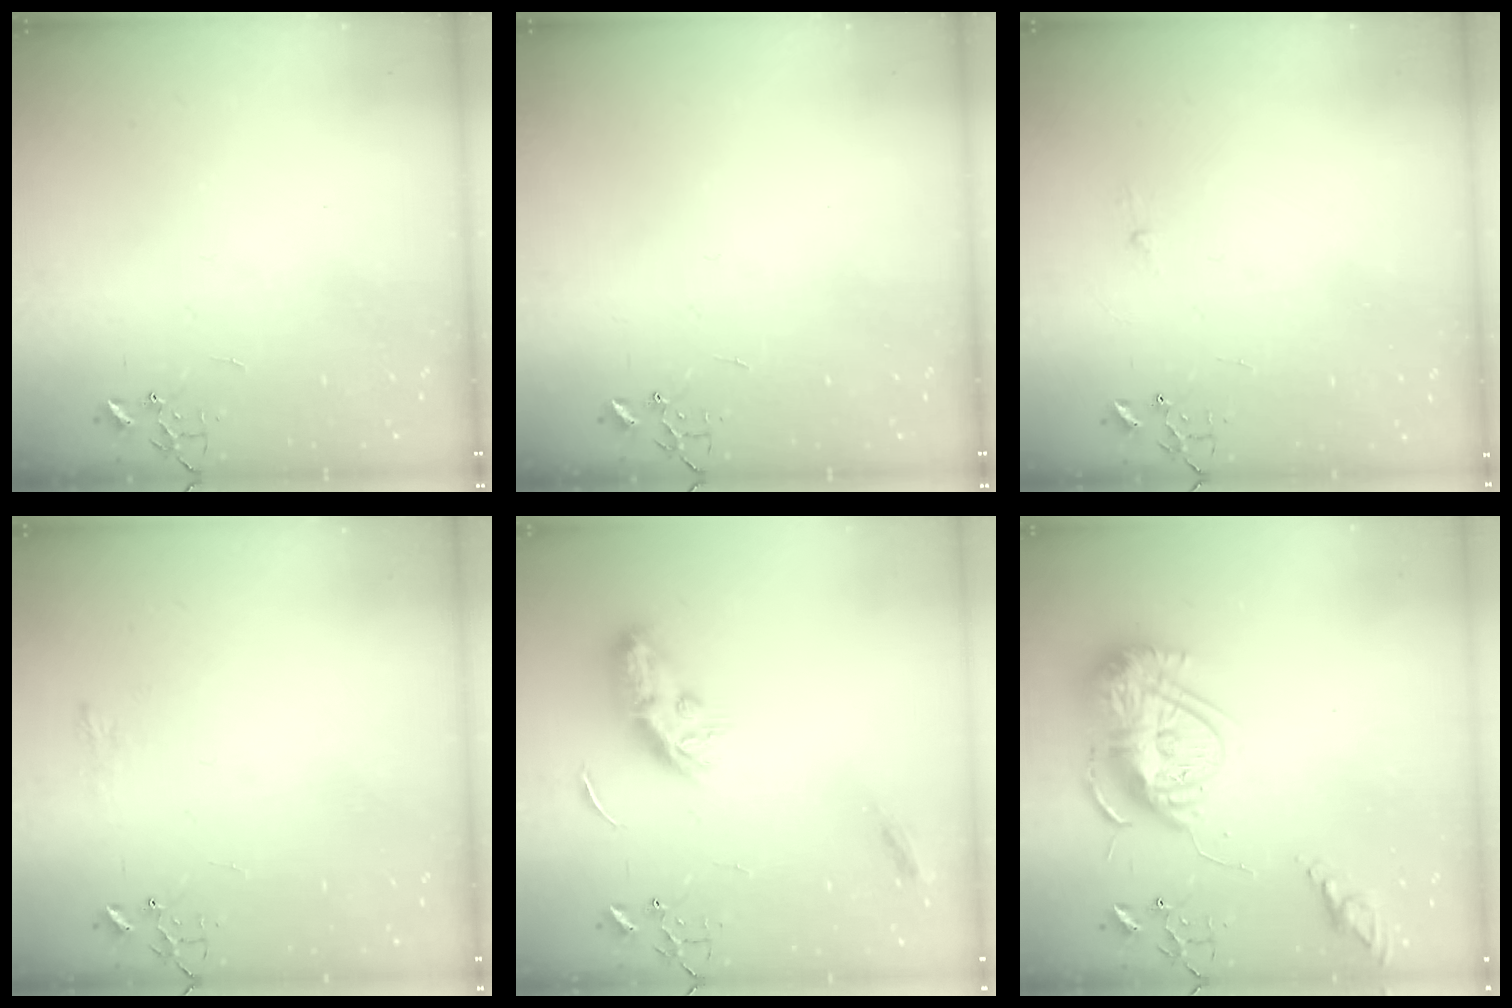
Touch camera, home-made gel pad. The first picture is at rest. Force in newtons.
{"total": 0.0}
{"total": 2.6, "press": 2.5, "slide": 0.4}
{"total": 6.9, "press": 6.8, "slide": 0.7}
{"total": 10.4, "press": 10.4, "slide": 0.1}
{"total": 17.0, "press": 16.9, "slide": 1.5}